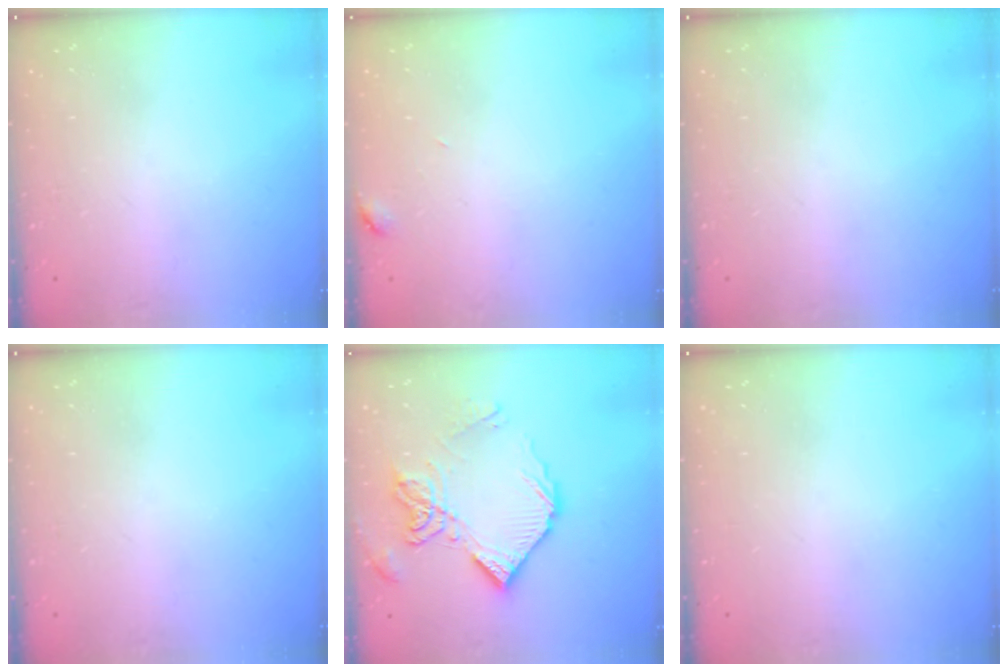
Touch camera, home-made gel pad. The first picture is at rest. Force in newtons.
{"total": 4.3, "press": 4.3, "slide": 0.5}
{"total": 0.0}
{"total": 0.0}
{"total": 13.4, "press": 13.3, "slide": 1.4}
{"total": 0.0}